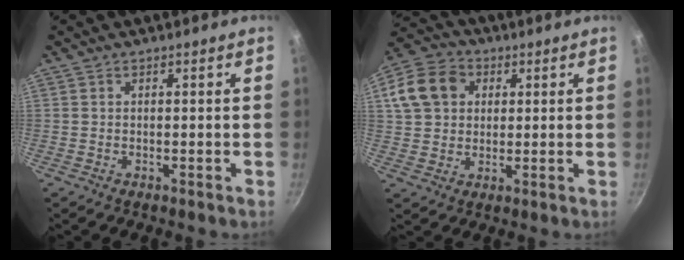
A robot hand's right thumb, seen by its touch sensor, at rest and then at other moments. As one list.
[{"total": 12.2, "force": [3.4, 9.8, 6.4], "torque": [-0.096, 0.016, 0.049]}]